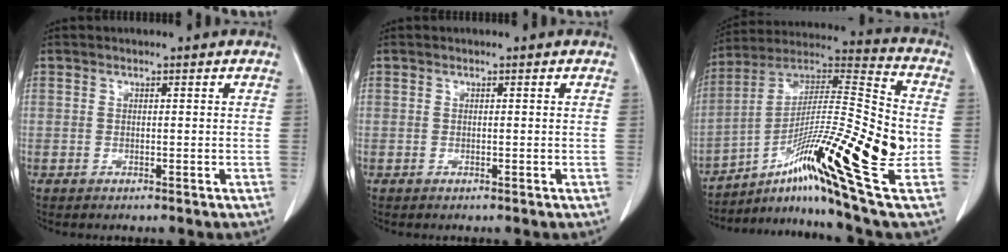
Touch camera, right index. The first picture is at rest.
{"total": 0.0}
{"total": 24.6, "force": [-6.9, 1.1, 23.6], "torque": [-0.391, -0.012, -0.120]}